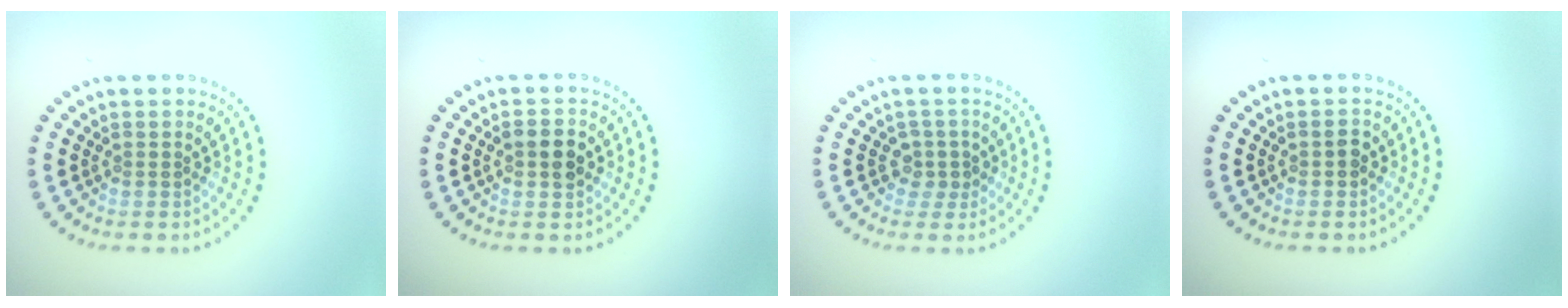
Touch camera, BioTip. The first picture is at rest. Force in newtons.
{"total": 2.7, "press": 2.7, "slide": 0.2}
{"total": 1.7, "press": 1.4, "slide": 1.1}
{"total": 1.2, "press": 1.2, "slide": 0.2}